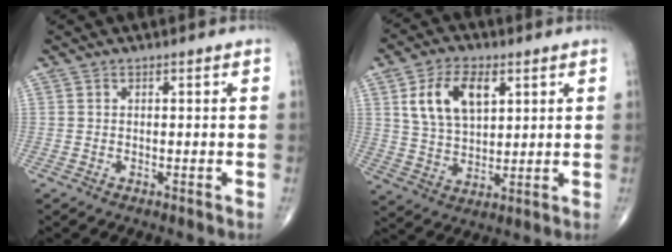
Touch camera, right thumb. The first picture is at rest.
{"total": 11.7, "force": [4.4, 6.9, 8.3], "torque": [-0.136, -0.011, 0.087]}